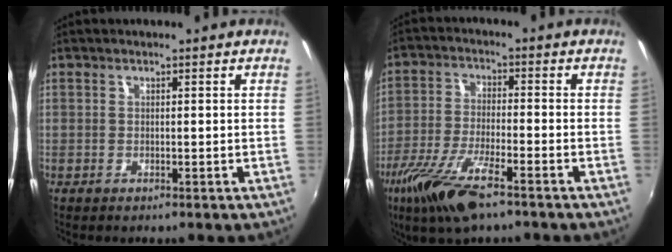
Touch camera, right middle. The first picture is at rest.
{"total": 12.6, "force": [-8.1, 2.9, 9.3], "torque": [-0.201, -0.033, -0.156]}